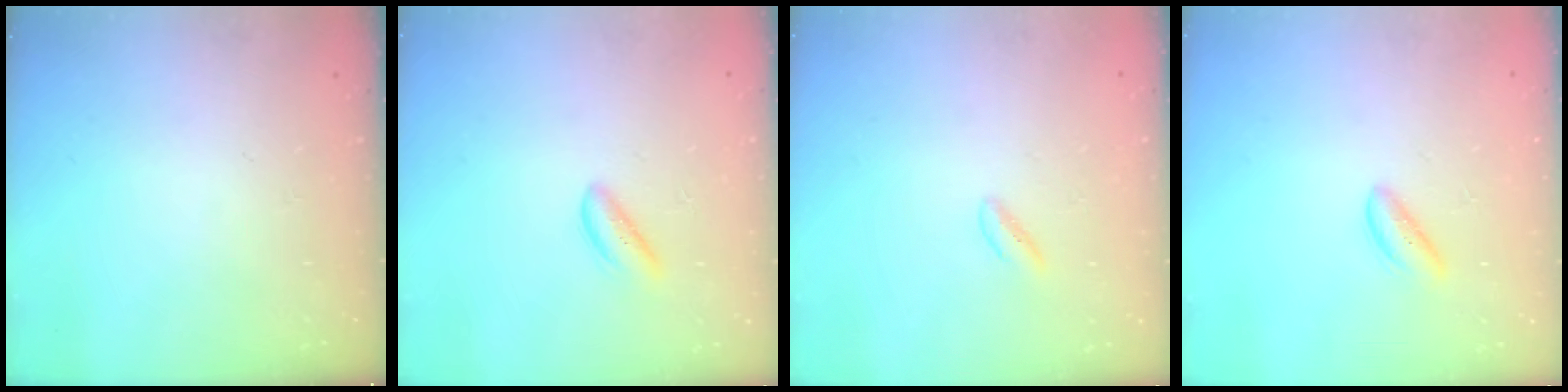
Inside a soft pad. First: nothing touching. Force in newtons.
{"total": 2.3, "press": 2.3, "slide": 0.5}
{"total": 0.7, "press": 0.6, "slide": 0.5}
{"total": 1.9, "press": 1.9, "slide": 0.4}